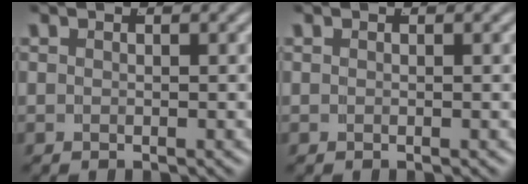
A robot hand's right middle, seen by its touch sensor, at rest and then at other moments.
{"total": 0.0}